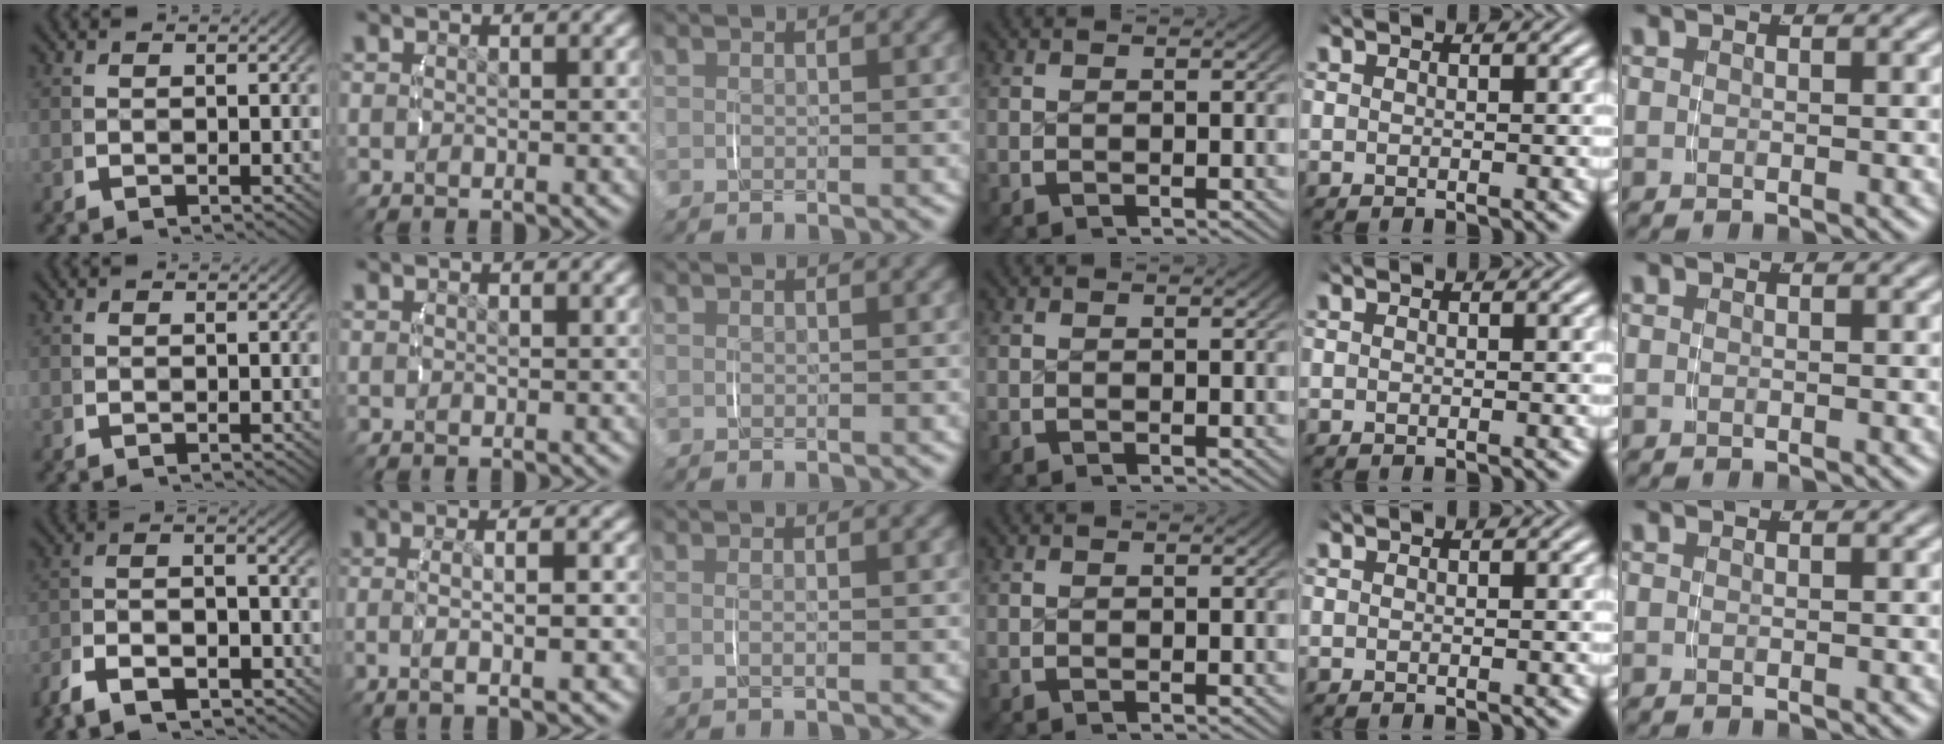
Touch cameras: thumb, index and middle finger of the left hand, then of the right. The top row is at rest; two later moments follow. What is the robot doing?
{"motion": "lift_and_place", "object": "scarf"}